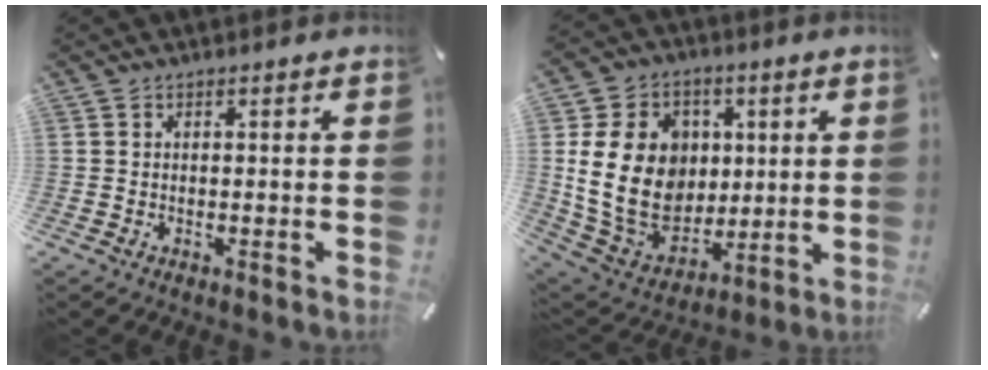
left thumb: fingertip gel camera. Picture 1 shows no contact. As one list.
[{"total": 20.4, "force": [2.4, 16.5, 11.8], "torque": [-0.232, -0.009, 0.052]}]